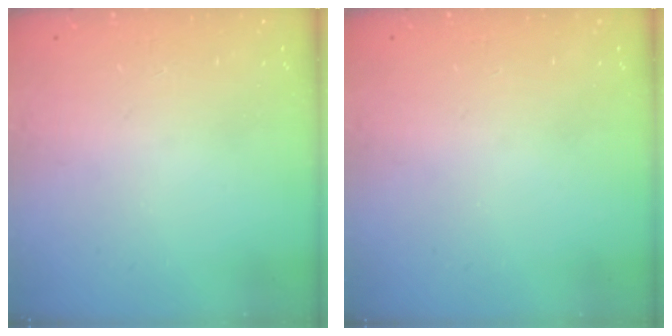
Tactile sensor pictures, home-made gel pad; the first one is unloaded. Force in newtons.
{"total": 0.0}